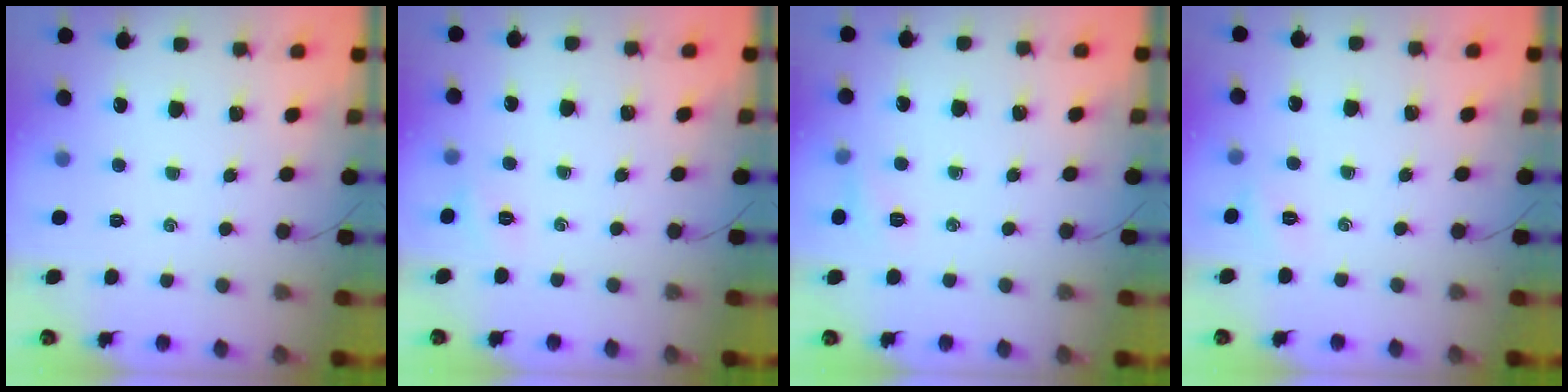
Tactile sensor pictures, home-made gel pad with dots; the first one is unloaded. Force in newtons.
{"total": 2.2, "press": 2.2, "slide": 0.6}
{"total": 5.7, "press": 5.5, "slide": 1.6}
{"total": 2.4, "press": 2.3, "slide": 0.7}